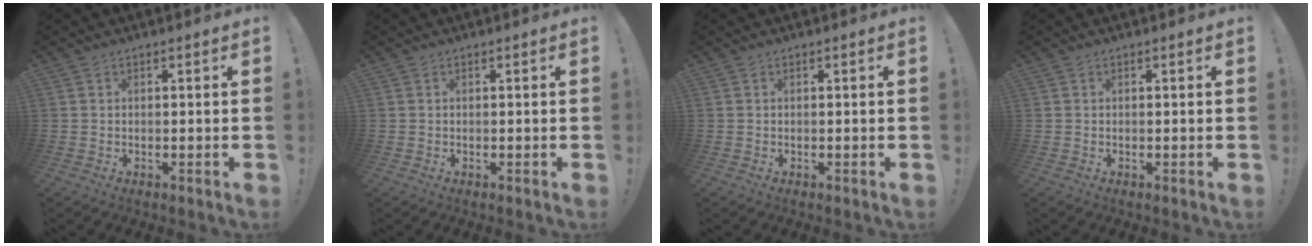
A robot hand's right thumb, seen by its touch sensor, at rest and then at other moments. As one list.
[{"total": 0.0}, {"total": 0.0}, {"total": 0.0}]